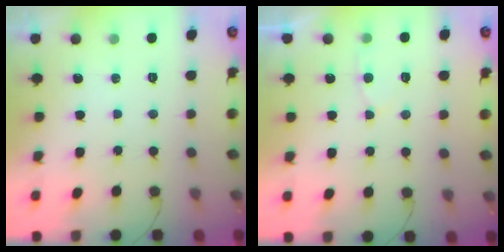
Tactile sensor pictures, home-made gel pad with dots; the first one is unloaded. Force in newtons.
{"total": 3.9, "press": 3.8, "slide": 0.6}